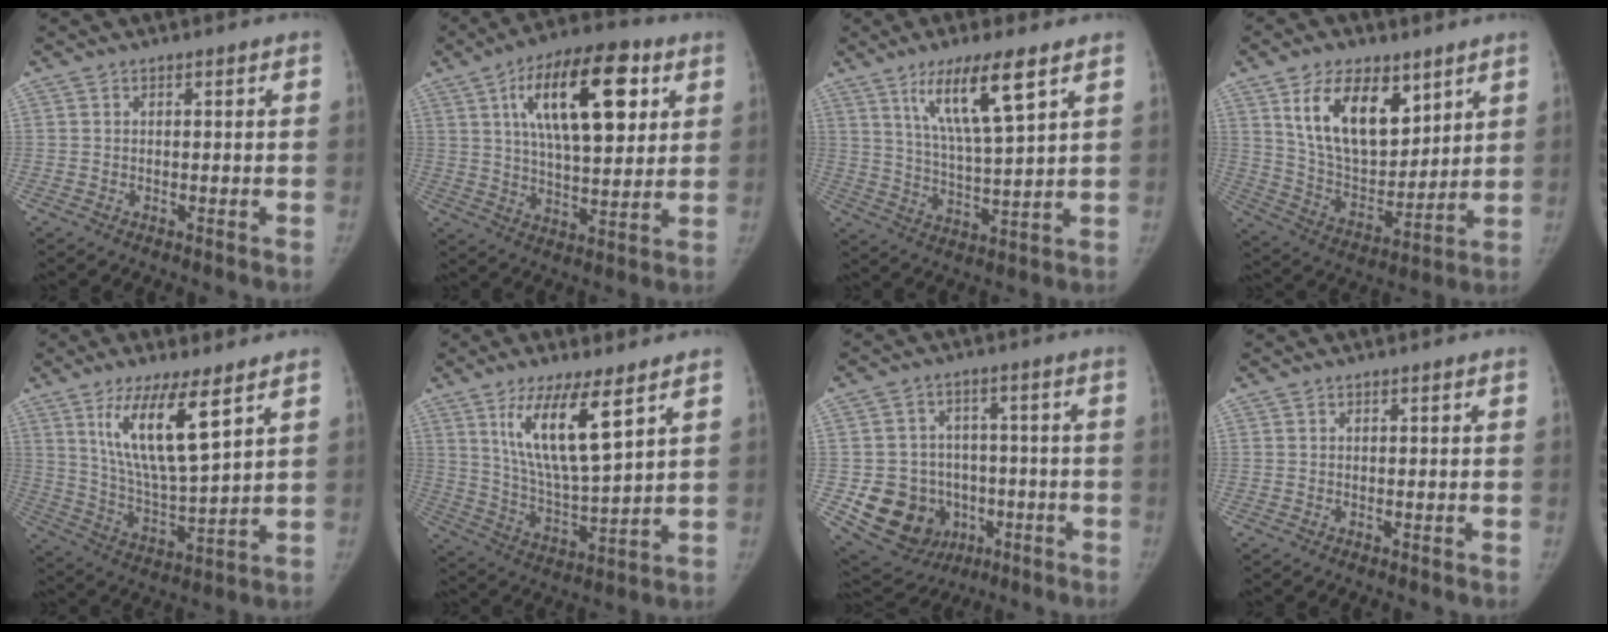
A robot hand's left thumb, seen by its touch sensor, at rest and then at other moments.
{"total": 20.6, "force": [7.5, 8.9, 17.0], "torque": [-0.245, -0.014, 0.117]}
{"total": 12.3, "force": [6.7, 1.8, 10.2], "torque": [-0.183, -0.034, 0.127]}
{"total": 17.6, "force": [8.6, 9.7, 11.9], "torque": [-0.158, -0.047, 0.169]}
{"total": 14.5, "force": [7.3, 3.4, 12.1], "torque": [-0.215, -0.048, 0.144]}
{"total": 14.2, "force": [7.1, 3.4, 11.8], "torque": [-0.210, -0.048, 0.141]}
{"total": 14.5, "force": [-4.0, 12.7, 5.8], "torque": [-0.081, 0.026, -0.046]}
{"total": 0.0}